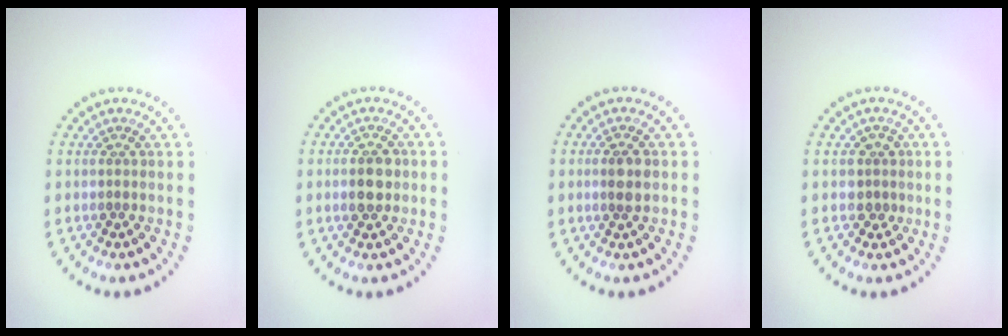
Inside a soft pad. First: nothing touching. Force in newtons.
{"total": 2.8, "press": 2.7, "slide": 0.1}
{"total": 1.9, "press": 1.7, "slide": 0.8}
{"total": 1.6, "press": 1.2, "slide": 1.0}